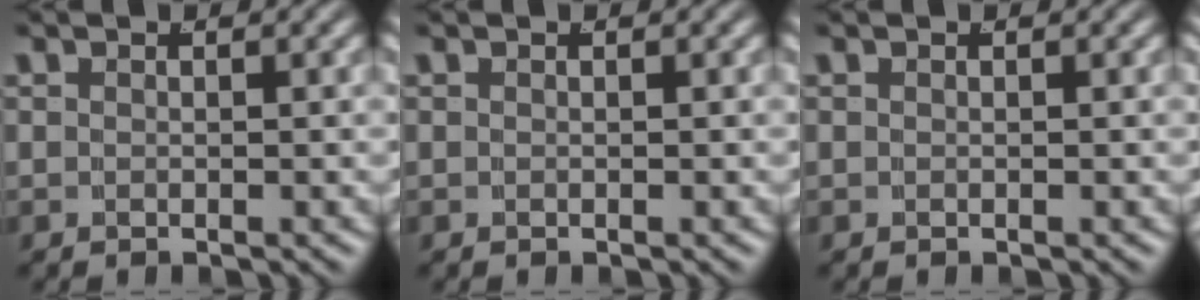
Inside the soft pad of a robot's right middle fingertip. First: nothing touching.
{"total": 0.0}
{"total": 0.0}